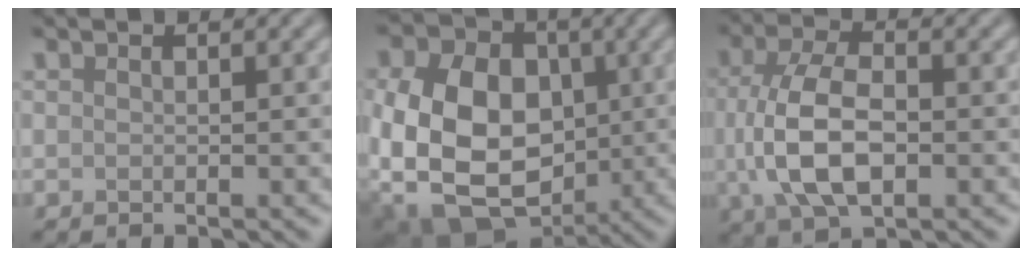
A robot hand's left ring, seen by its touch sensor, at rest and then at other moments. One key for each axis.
{"total": 15.5, "fx": -1.7, "fy": 12.6, "fz": 9.0, "tx": -0.186, "ty": -0.008, "tz": -0.041}
{"total": 7.5, "fx": -0.5, "fy": 4.1, "fz": 6.3, "tx": -0.139, "ty": -0.001, "tz": -0.012}